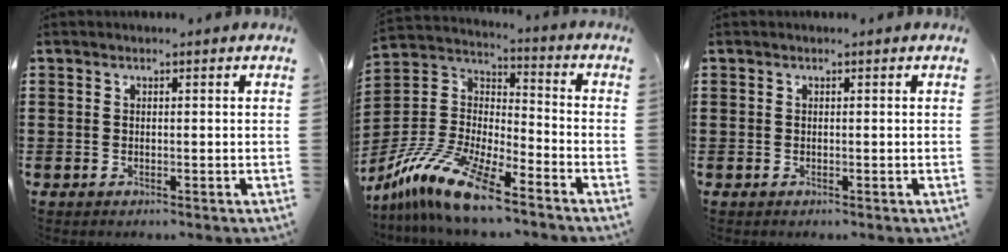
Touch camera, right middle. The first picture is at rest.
{"total": 13.5, "force": [-10.7, 2.4, 7.9], "torque": [-0.188, 0.019, -0.215]}
{"total": 0.0}